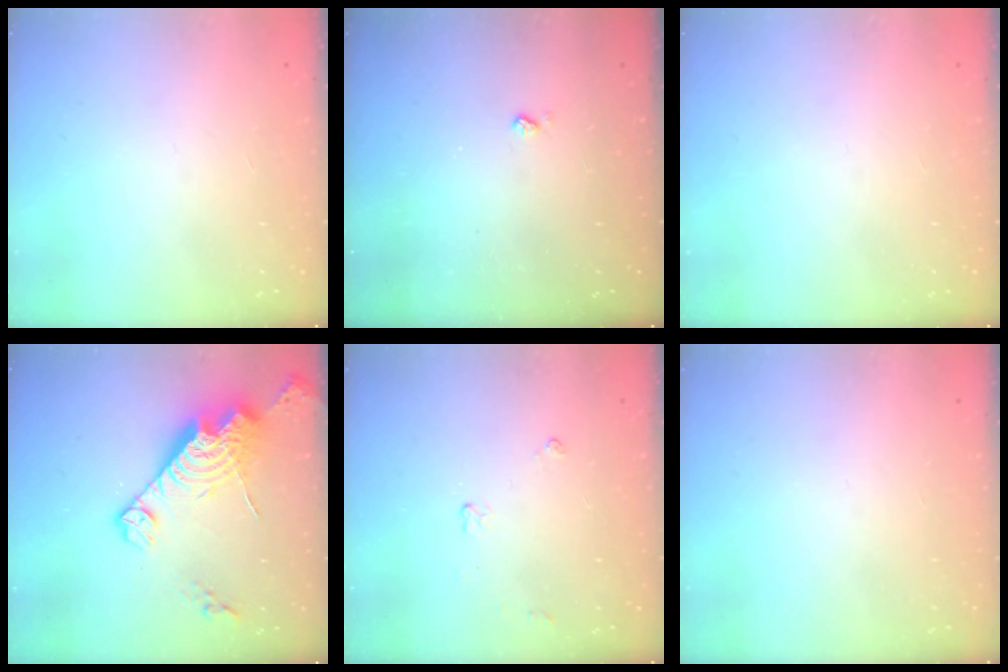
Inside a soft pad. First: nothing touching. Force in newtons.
{"total": 2.5, "press": 2.5, "slide": 0.5}
{"total": 0.0}
{"total": 16.4, "press": 16.3, "slide": 1.4}
{"total": 3.7, "press": 3.7, "slide": 0.6}
{"total": 0.0}